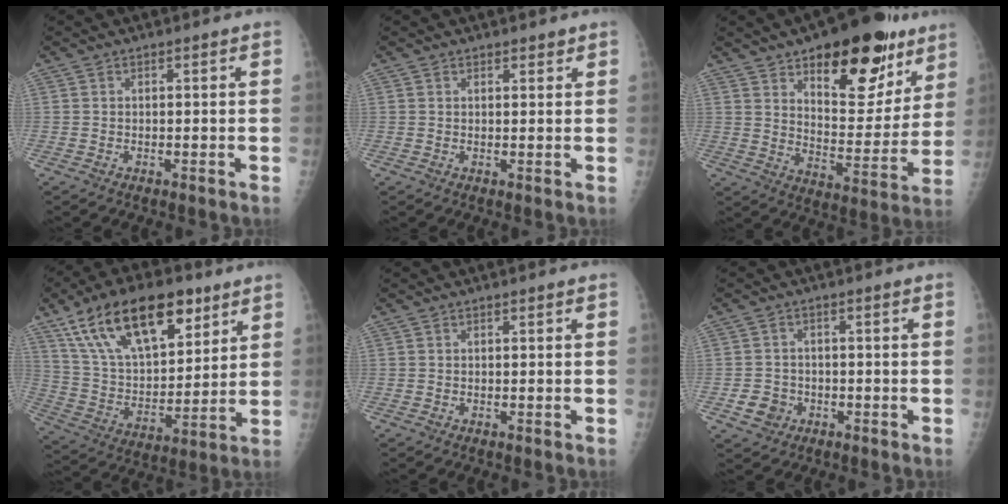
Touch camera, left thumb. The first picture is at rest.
{"total": 1.3, "force": [1.0, 0.6, 0.5], "torque": [0.003, -0.006, 0.011]}
{"total": 22.9, "force": [13.4, 10.3, 15.4], "torque": [-0.158, -0.061, 0.202]}
{"total": 23.4, "force": [13.3, 11.2, 15.6], "torque": [-0.240, -0.030, 0.242]}
{"total": 0.0}
{"total": 4.2, "force": [-1.5, 3.7, 1.2], "torque": [-0.004, 0.010, -0.022]}